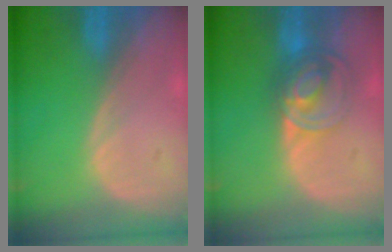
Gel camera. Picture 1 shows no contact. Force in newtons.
{"total": 7.5, "press": 6.1, "slide": 4.3}